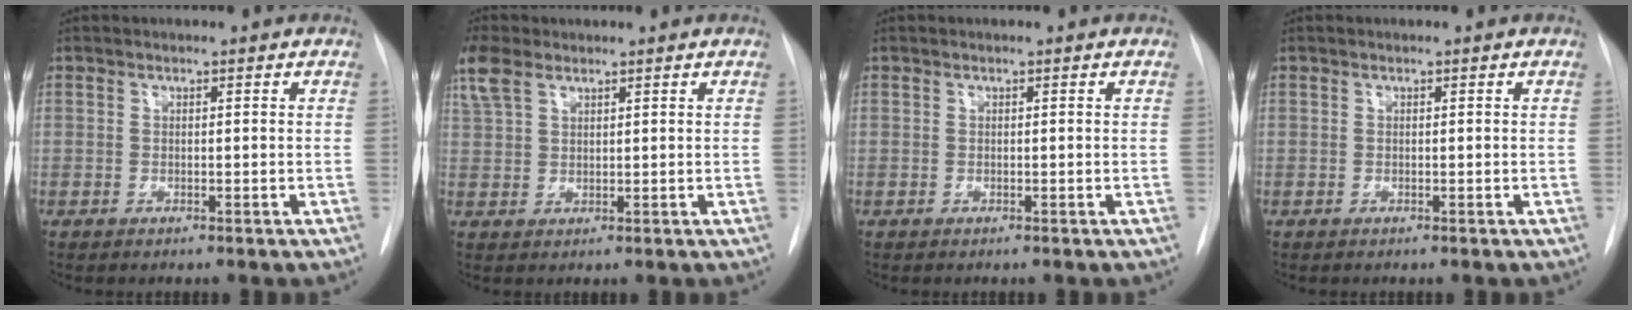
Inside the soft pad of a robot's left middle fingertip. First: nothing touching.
{"total": 4.6, "force": [3.1, 2.3, 2.5], "torque": [-0.067, 0.018, 0.072]}
{"total": 0.0}
{"total": 0.0}